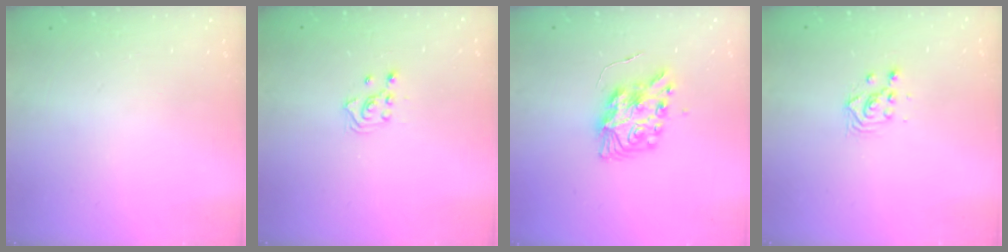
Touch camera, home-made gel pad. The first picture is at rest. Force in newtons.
{"total": 2.5, "press": 2.3, "slide": 1.0}
{"total": 9.8, "press": 9.8, "slide": 0.9}
{"total": 3.0, "press": 3.0, "slide": 0.1}